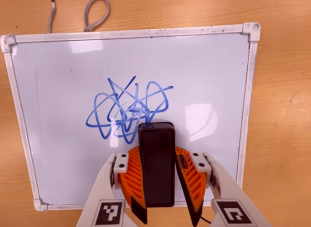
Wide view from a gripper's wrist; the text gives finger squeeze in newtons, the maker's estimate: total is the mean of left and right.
{"total": 6.7, "left": 6.7, "right": 6.7}